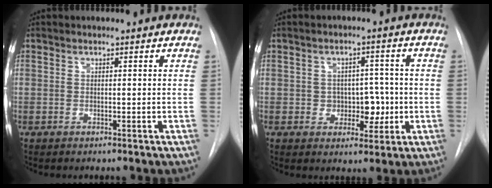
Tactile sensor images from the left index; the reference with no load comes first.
{"total": 5.2, "force": [-1.4, 4.1, 3.0], "torque": [-0.027, 0.009, -0.011]}